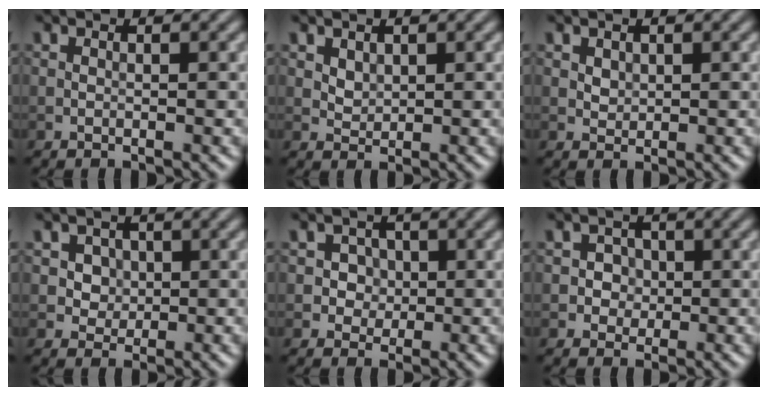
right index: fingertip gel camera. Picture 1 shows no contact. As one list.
[{"total": 1.2, "force": [0.6, 0.9, 0.6], "torque": [-0.011, -0.003, 0.017]}, {"total": 0.9, "force": [0.4, 0.7, 0.3], "torque": [-0.006, -0.003, 0.012]}, {"total": 3.0, "force": [1.1, 2.5, 1.4], "torque": [-0.023, 0.001, 0.020]}, {"total": 2.1, "force": [0.2, 2.0, 0.8], "torque": [0.002, 0.001, 0.006]}, {"total": 1.9, "force": [0.1, 1.8, 0.6], "torque": [0.007, 0.001, 0.001]}]